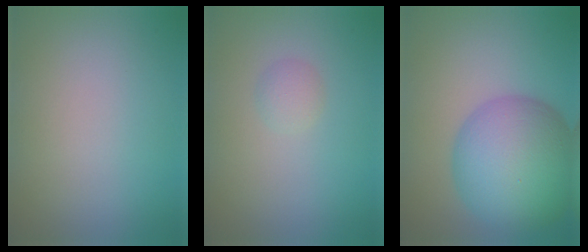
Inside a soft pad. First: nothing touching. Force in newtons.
{"total": 1.2, "press": 1.2, "slide": 0.0}
{"total": 11.6, "press": 11.6, "slide": 0.4}